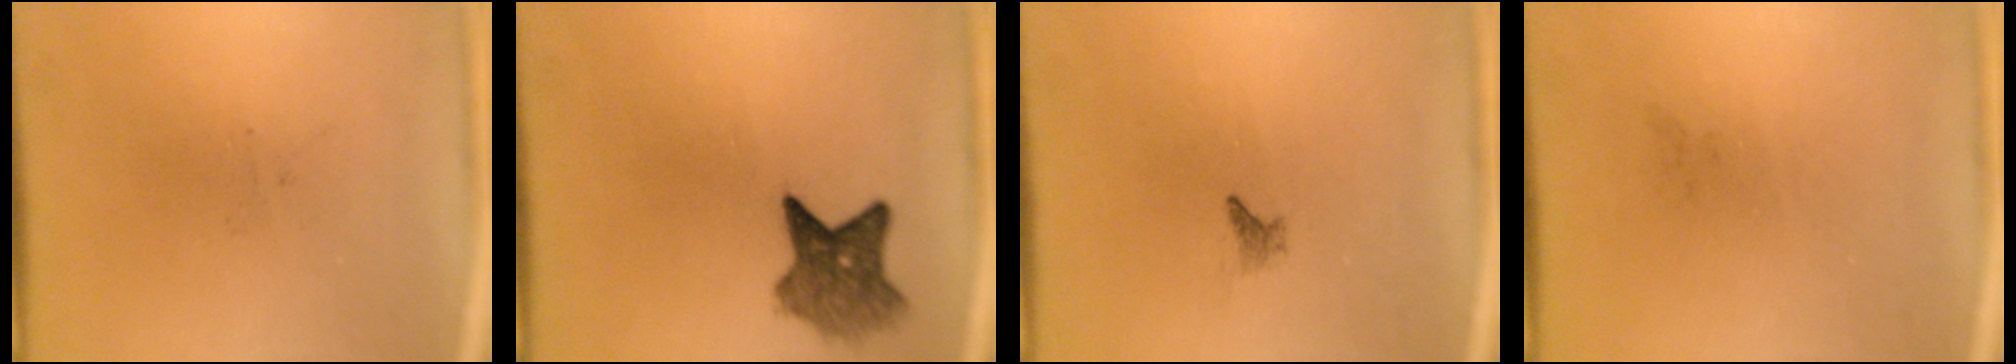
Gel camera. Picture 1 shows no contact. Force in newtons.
{"total": 5.8}
{"total": 0.8}
{"total": 0.0}